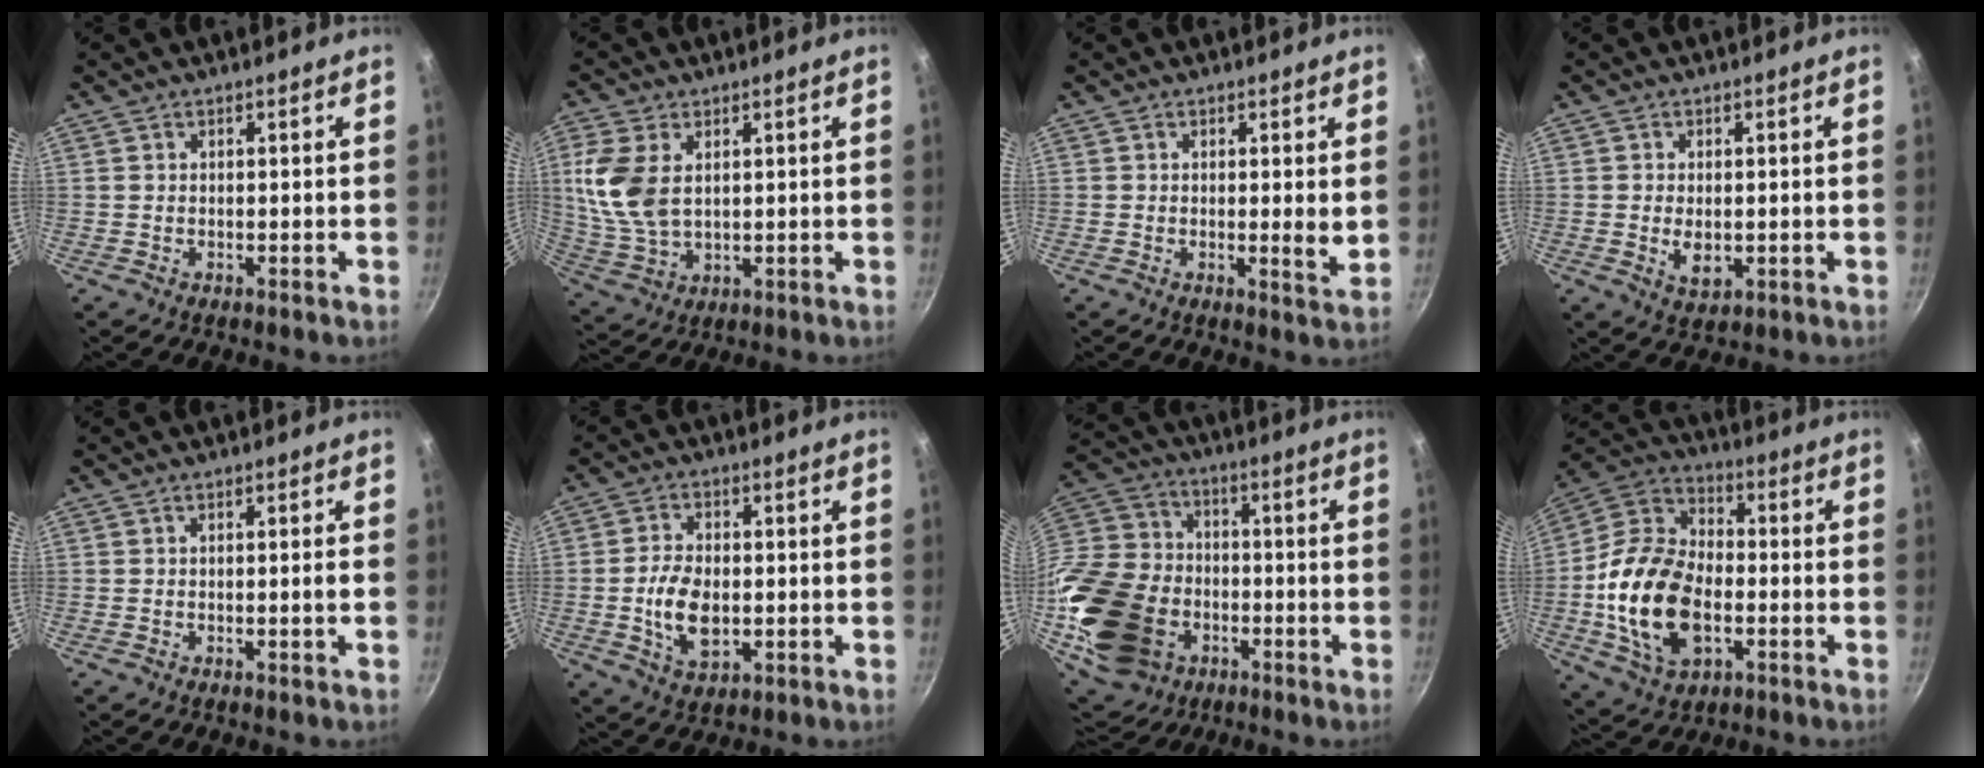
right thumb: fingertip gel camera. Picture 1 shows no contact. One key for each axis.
{"total": 10.9, "fx": 2.5, "fy": 6.7, "fz": 8.2, "tx": -0.172, "ty": -0.008, "tz": 0.058}
{"total": 2.8, "fx": 0.6, "fy": 0.4, "fz": 2.7, "tx": -0.041, "ty": -0.014, "tz": 0.004}
{"total": 4.3, "fx": -0.4, "fy": 2.7, "fz": 3.3, "tx": -0.056, "ty": -0.008, "tz": -0.001}
{"total": 1.1, "fx": -0.4, "fy": 0.0, "fz": 1.1, "tx": -0.021, "ty": 0.007, "tz": -0.005}
{"total": 9.5, "fx": -1.2, "fy": 5.8, "fz": 7.4, "tx": -0.130, "ty": 0.003, "tz": -0.021}
{"total": 27.0, "fx": -7.2, "fy": 20.5, "fz": 16.1, "tx": -0.327, "ty": 0.036, "tz": -0.114}
{"total": 20.0, "fx": -3.7, "fy": 12.8, "fz": 15.0, "tx": -0.271, "ty": 0.029, "tz": -0.073}